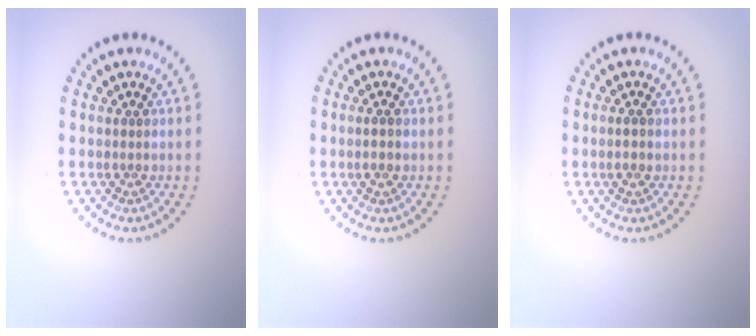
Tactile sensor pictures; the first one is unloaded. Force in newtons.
{"total": 1.1, "press": 1.0, "slide": 0.5}
{"total": 1.1, "press": 1.0, "slide": 0.5}